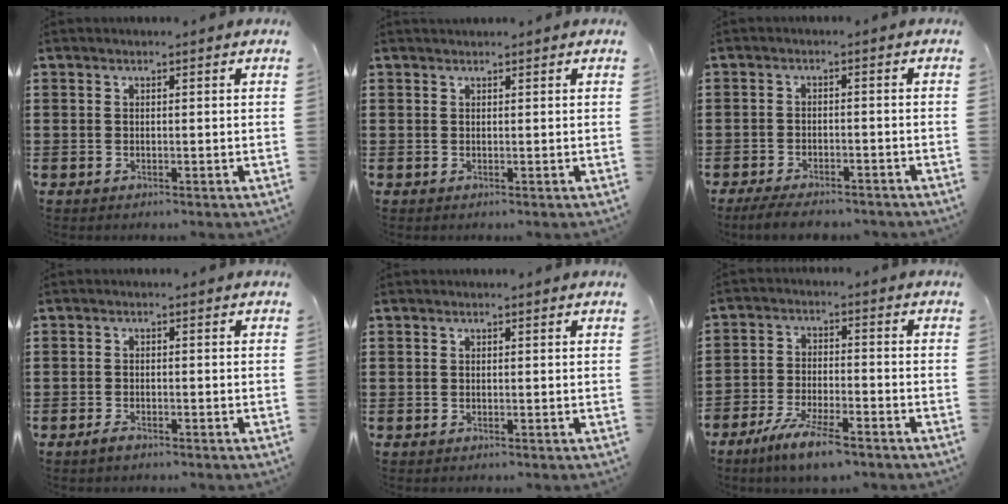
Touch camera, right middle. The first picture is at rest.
{"total": 0.9, "force": [0.9, -0.1, 0.1], "torque": [-0.003, -0.001, 0.017]}
{"total": 3.4, "force": [-3.2, 0.6, 1.2], "torque": [-0.028, -0.001, -0.064]}
{"total": 1.2, "force": [-0.9, 0.4, 0.7], "torque": [-0.015, -0.004, -0.018]}
{"total": 0.0}
{"total": 6.6, "force": [-5.4, 1.0, 3.7], "torque": [-0.083, -0.008, -0.103]}